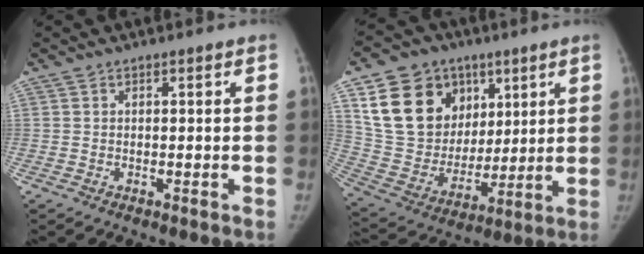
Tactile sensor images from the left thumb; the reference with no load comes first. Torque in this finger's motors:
{"motor_torque": [0.07, 0.89, 1.47, -0.90, 0.12]}